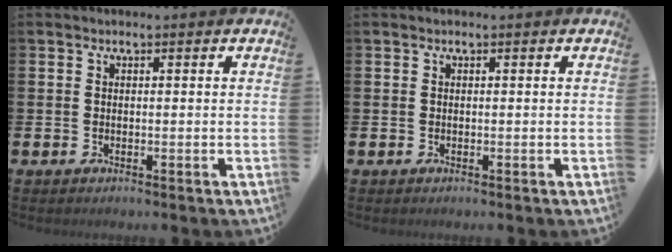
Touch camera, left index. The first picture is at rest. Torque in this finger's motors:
{"motor_torque": [0.00, 0.00, 0.02, 0.01]}